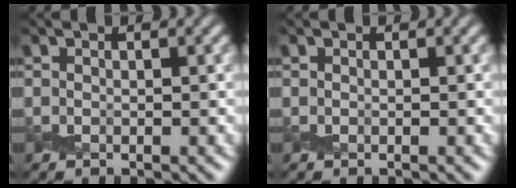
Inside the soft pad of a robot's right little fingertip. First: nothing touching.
{"total": 0.0}